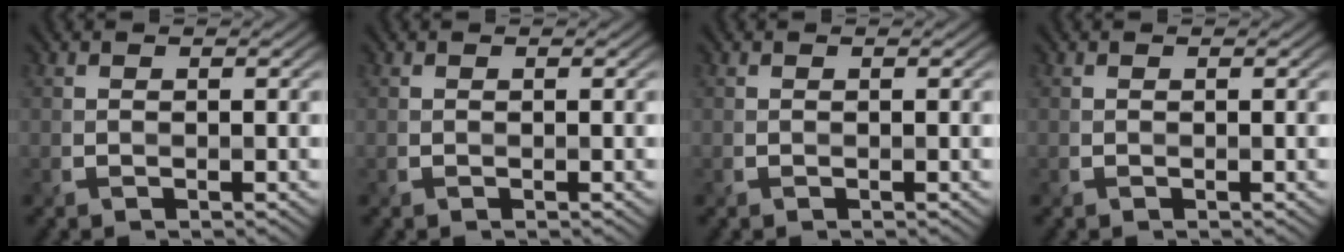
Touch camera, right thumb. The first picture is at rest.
{"total": 0.0}
{"total": 0.0}
{"total": 0.0}